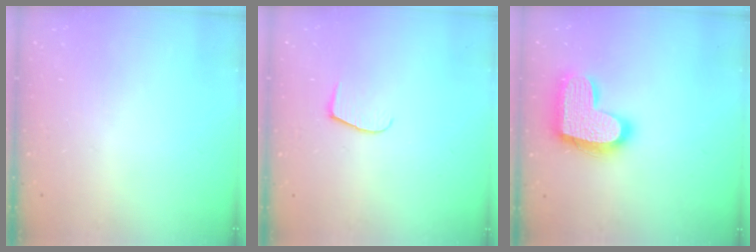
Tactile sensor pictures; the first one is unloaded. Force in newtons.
{"total": 6.2, "press": 6.1, "slide": 0.6}
{"total": 19.6, "press": 19.5, "slide": 1.3}